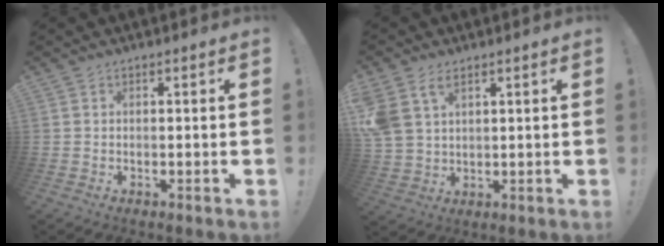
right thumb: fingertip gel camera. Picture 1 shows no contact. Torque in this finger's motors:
{"motor_torque": [0.26, 0.36, 0.49, 0.17, 0.14]}